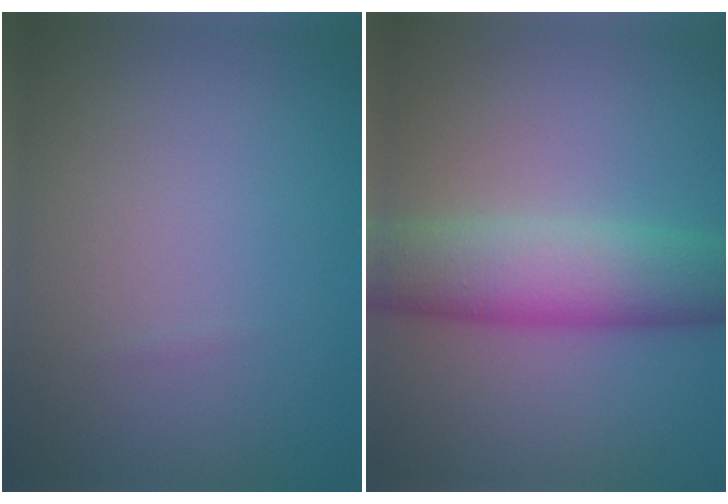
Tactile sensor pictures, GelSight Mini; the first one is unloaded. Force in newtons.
{"total": 8.0, "press": 8.0, "slide": 0.2}